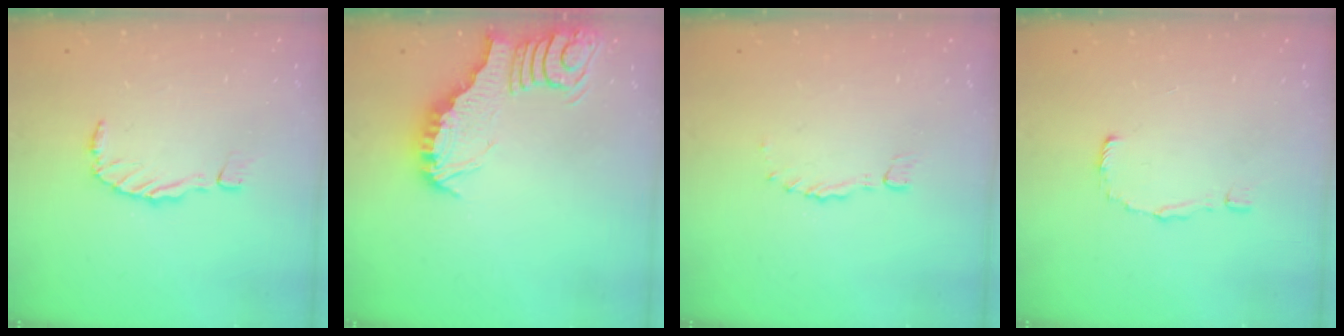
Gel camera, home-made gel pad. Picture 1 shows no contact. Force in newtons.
{"total": 3.3, "press": 3.3, "slide": 0.4}
{"total": 0.0}
{"total": 4.9, "press": 4.9, "slide": 0.4}